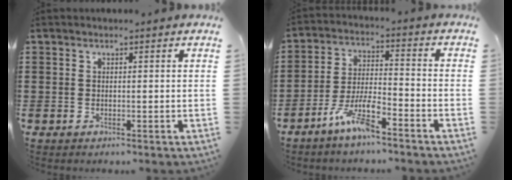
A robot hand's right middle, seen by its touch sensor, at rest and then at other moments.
{"total": 7.3, "force": [-5.3, 1.4, 4.9], "torque": [-0.112, -0.001, -0.103]}